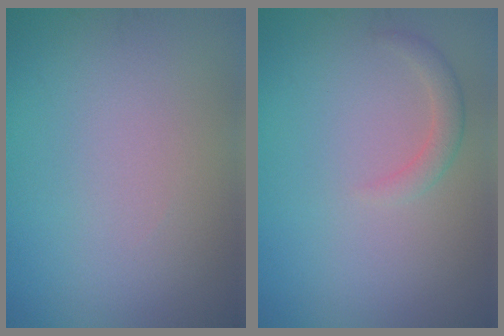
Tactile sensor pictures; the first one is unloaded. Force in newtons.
{"total": 1.6, "press": 1.6, "slide": 0.1}